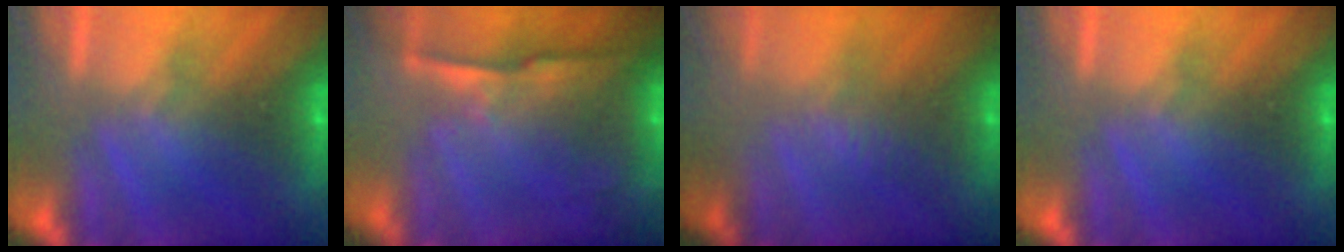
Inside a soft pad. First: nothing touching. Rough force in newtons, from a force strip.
{"total": 7.3}
{"total": 2.7}
{"total": 0.0}